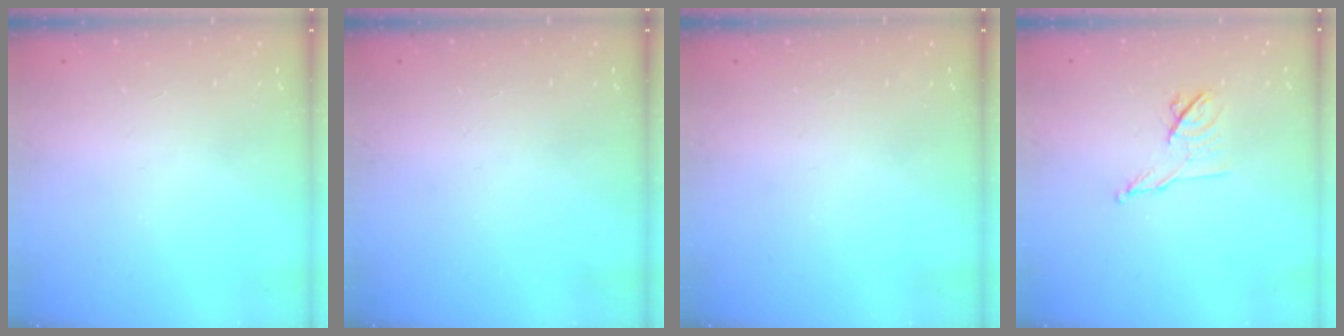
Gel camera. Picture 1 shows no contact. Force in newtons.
{"total": 0.0}
{"total": 0.0}
{"total": 8.1, "press": 8.0, "slide": 1.3}